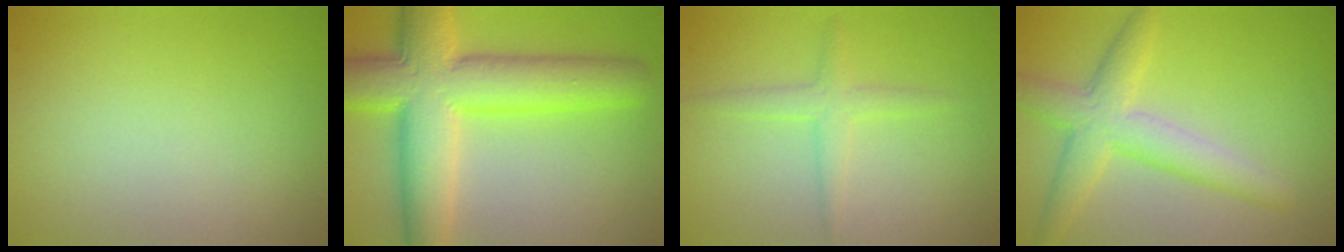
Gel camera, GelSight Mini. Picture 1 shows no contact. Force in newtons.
{"total": 11.0, "press": 11.0, "slide": 0.2}
{"total": 2.0, "press": 2.0, "slide": 0.1}
{"total": 4.8, "press": 4.8, "slide": 0.1}